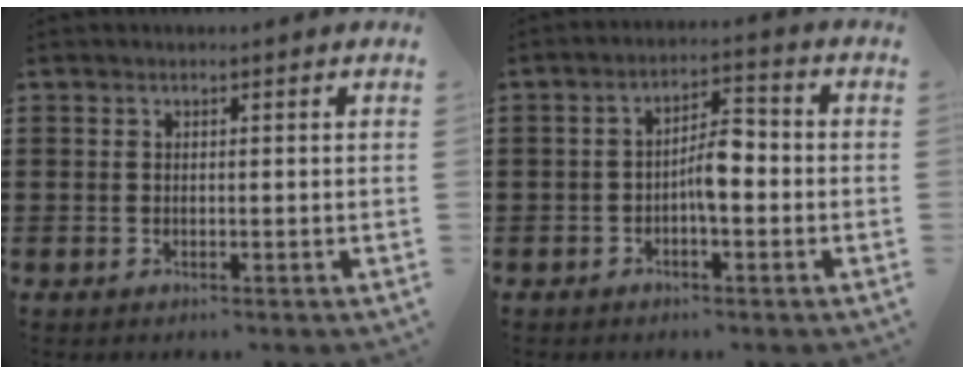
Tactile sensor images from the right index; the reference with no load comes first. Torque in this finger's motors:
{"motor_torque": [0.32, 0.13, 0.27, 0.03]}